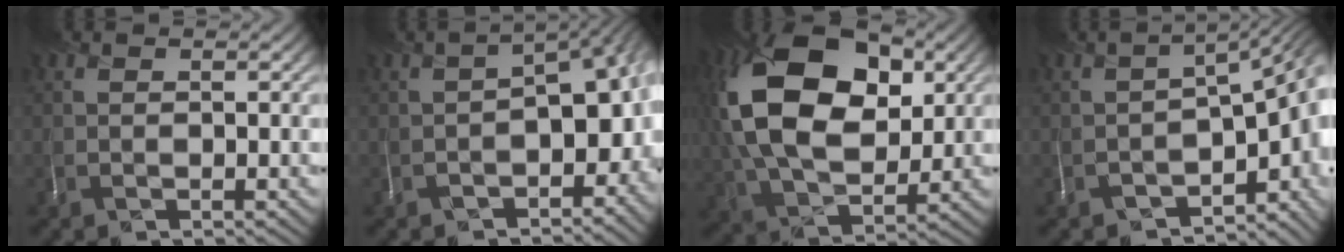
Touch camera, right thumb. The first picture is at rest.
{"total": 7.8, "force": [-2.3, 3.5, 6.6], "torque": [-0.091, -0.011, -0.022]}
{"total": 16.3, "force": [4.0, 10.8, 11.6], "torque": [-0.254, 0.005, 0.083]}
{"total": 9.1, "force": [-3.0, 3.7, 7.7], "torque": [-0.109, -0.023, -0.027]}